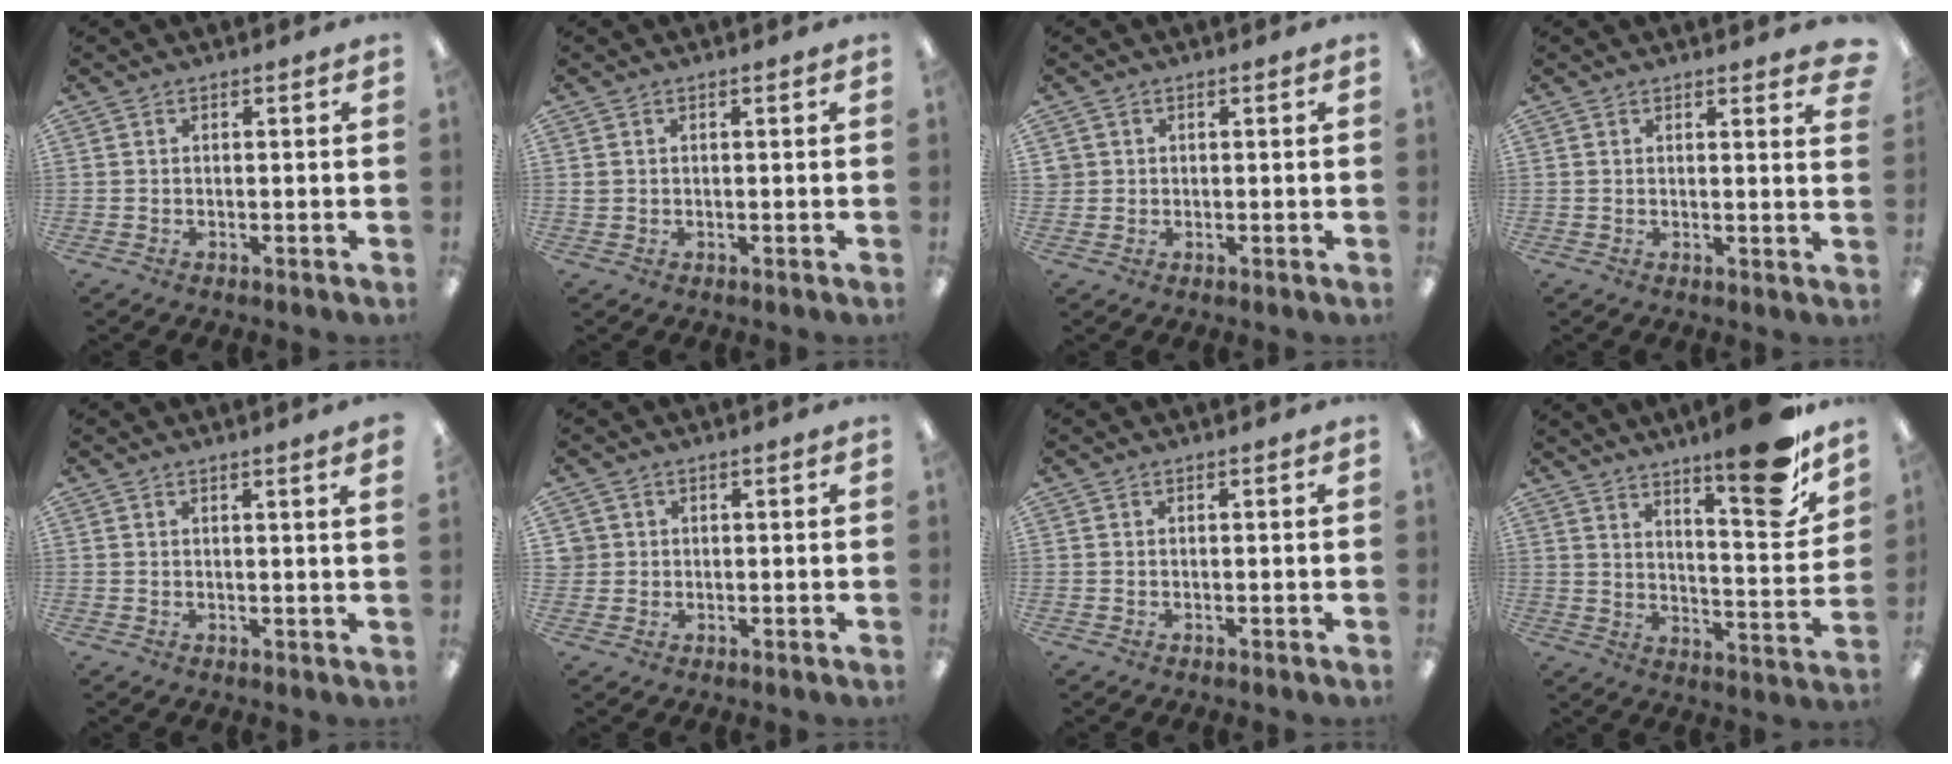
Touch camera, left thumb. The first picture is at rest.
{"total": 0.7, "force": [0.3, 0.5, 0.4], "torque": [-0.008, 0.004, 0.005]}
{"total": 1.3, "force": [0.5, 1.2, 0.1], "torque": [-0.003, 0.003, 0.009]}
{"total": 2.3, "force": [1.9, 0.2, 1.2], "torque": [-0.005, -0.012, 0.029]}
{"total": 1.7, "force": [1.3, -0.4, 1.0], "torque": [-0.011, -0.007, 0.020]}
{"total": 2.1, "force": [0.6, 2.0, 0.1], "torque": [-0.007, 0.003, 0.011]}
{"total": 0.0}
{"total": 15.9, "force": [11.8, 3.3, 10.1], "torque": [-0.138, -0.089, 0.186]}